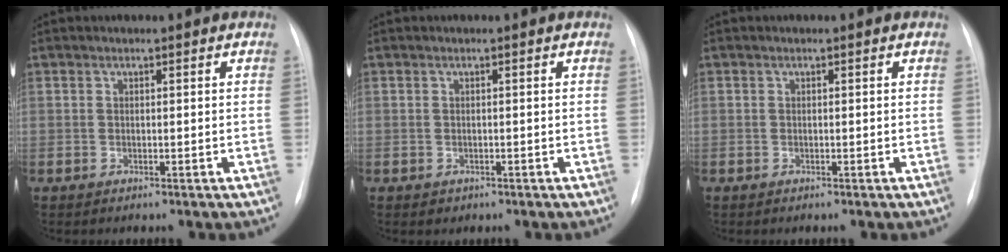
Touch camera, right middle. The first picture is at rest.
{"total": 0.8, "force": [-0.4, 0.7, 0.1], "torque": [-0.004, 0.002, -0.003]}
{"total": 0.0}